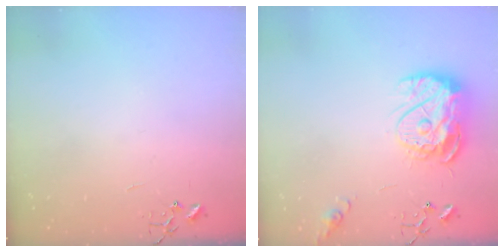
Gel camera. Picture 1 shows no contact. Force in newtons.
{"total": 14.4, "press": 14.4, "slide": 1.3}